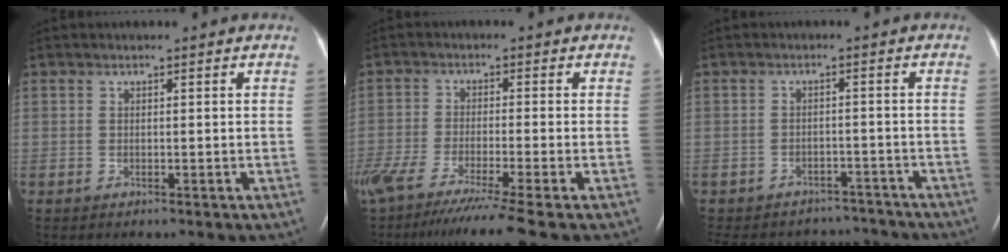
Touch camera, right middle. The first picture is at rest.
{"total": 15.1, "force": [-11.7, -0.8, 9.5], "torque": [-0.173, -0.061, -0.196]}
{"total": 13.9, "force": [-12.6, 5.2, 2.6], "torque": [-0.063, 0.016, -0.153]}